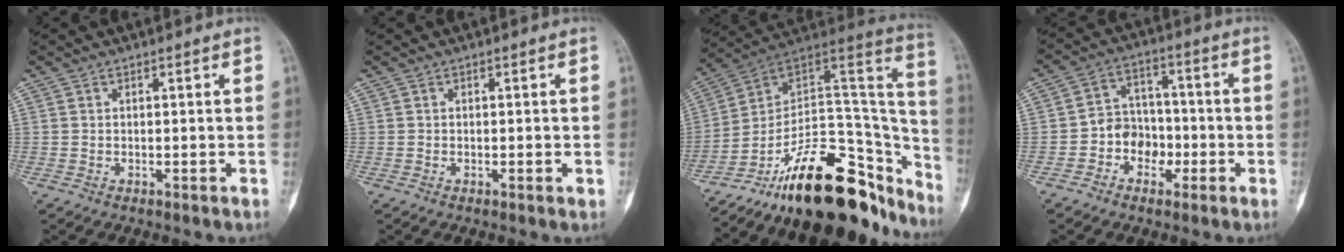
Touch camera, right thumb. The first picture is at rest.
{"total": 0.8, "force": [-0.2, 0.3, 0.7], "torque": [-0.010, -0.001, -0.002]}
{"total": 28.0, "force": [-19.5, 12.7, 15.6], "torque": [-0.124, 0.107, -0.286]}
{"total": 7.8, "force": [-2.6, 6.4, 3.5], "torque": [-0.014, 0.035, -0.053]}